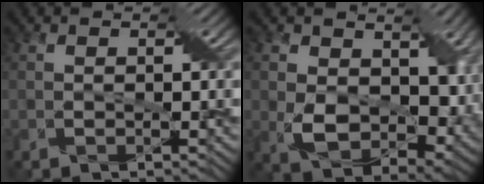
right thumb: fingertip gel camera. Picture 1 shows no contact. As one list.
[{"total": 10.1, "force": [0.2, 6.8, 7.5], "torque": [-0.153, -0.022, 0.008]}]